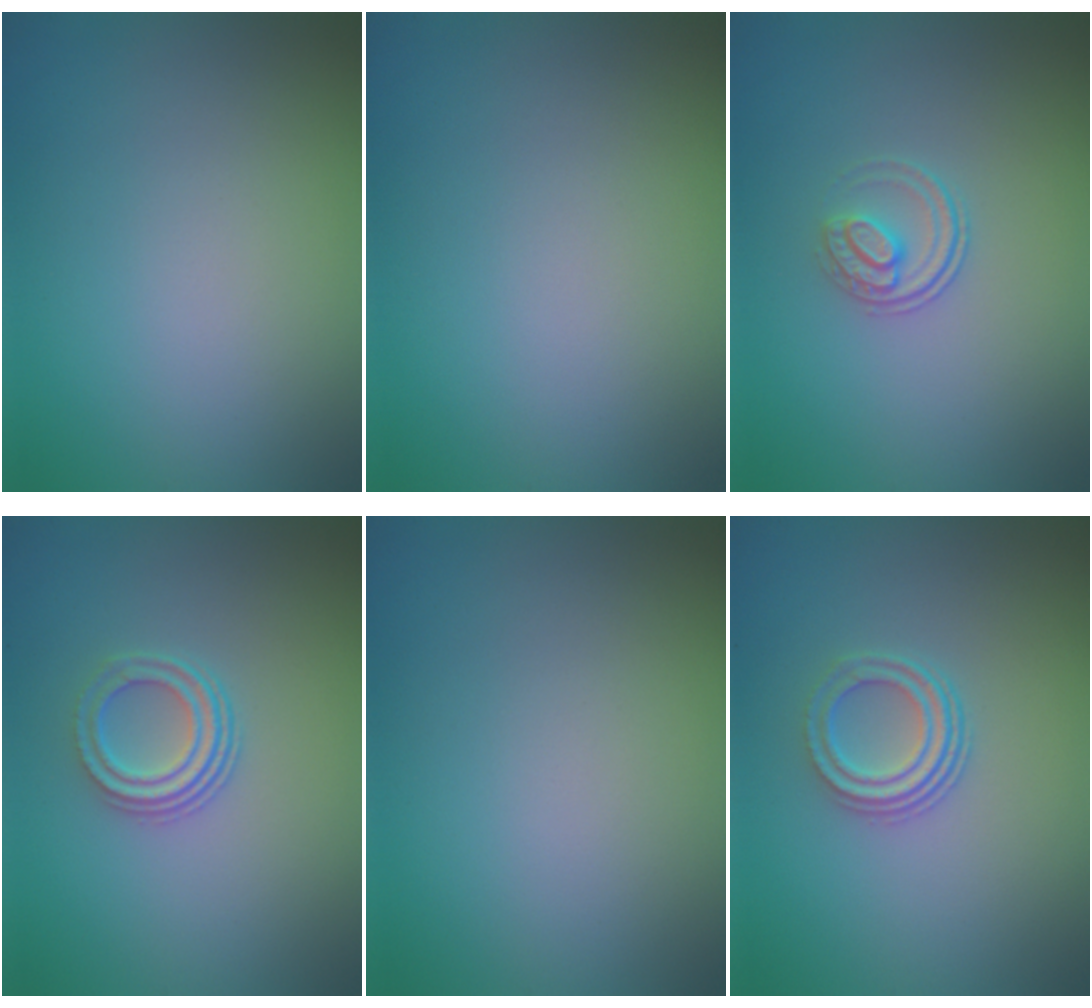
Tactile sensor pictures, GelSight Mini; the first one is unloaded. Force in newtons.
{"total": 0.0}
{"total": 2.0, "press": 1.4, "slide": 1.3}
{"total": 3.0, "press": 2.2, "slide": 2.0}
{"total": 0.0}
{"total": 3.0, "press": 2.2, "slide": 2.1}